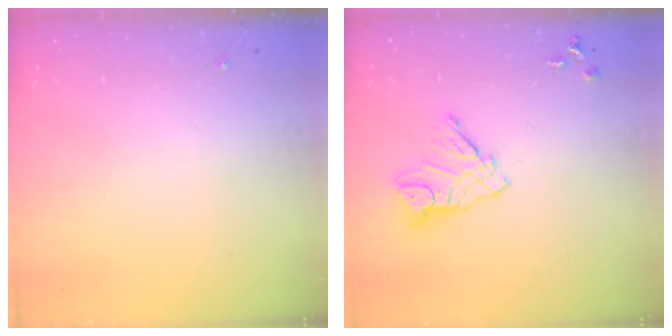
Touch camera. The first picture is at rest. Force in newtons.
{"total": 11.6, "press": 11.6, "slide": 0.7}